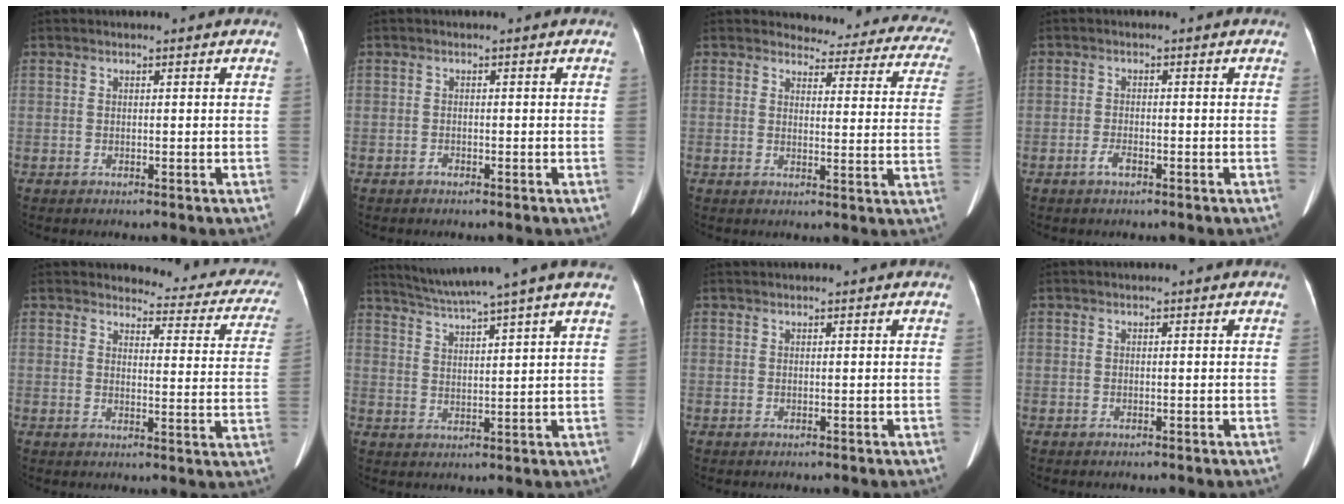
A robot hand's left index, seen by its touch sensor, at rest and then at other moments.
{"total": 0.6, "force": [-0.6, 0.1, 0.0], "torque": [-0.004, -0.008, -0.010]}
{"total": 16.3, "force": [15.2, 4.5, 3.5], "torque": [-0.005, -0.057, 0.135]}
{"total": 1.7, "force": [-1.3, 0.4, 1.1], "torque": [-0.026, -0.008, -0.022]}
{"total": 14.8, "force": [14.0, 3.5, 3.2], "torque": [-0.003, -0.067, 0.123]}
{"total": 10.5, "force": [9.0, -2.2, 4.9], "torque": [-0.089, 0.009, 0.134]}
{"total": 0.7, "force": [0.6, 0.1, 0.2], "torque": [-0.004, 0.019, 0.014]}
{"total": 0.0}